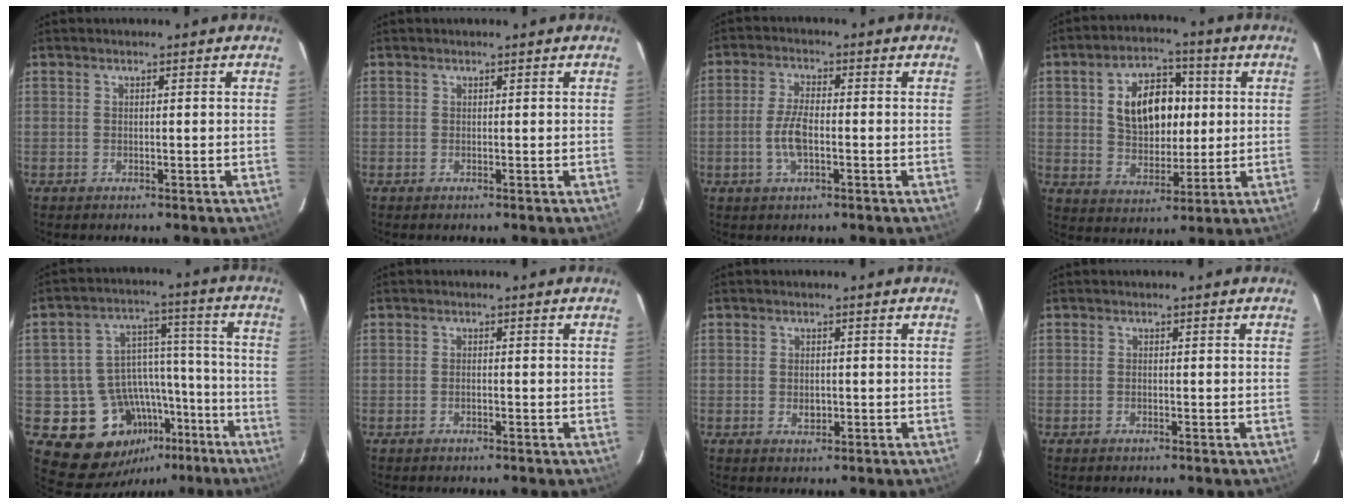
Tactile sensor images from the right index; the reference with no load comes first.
{"total": 0.0}
{"total": 5.5, "force": [-1.5, 2.2, 4.9], "torque": [-0.105, 0.003, -0.029]}
{"total": 12.9, "force": [2.2, 8.6, 9.3], "torque": [-0.165, 0.027, 0.049]}
{"total": 16.9, "force": [-9.8, 12.4, 6.0], "torque": [-0.120, 0.060, -0.116]}
{"total": 0.6, "force": [-0.5, 0.3, 0.3], "torque": [-0.007, 0.003, -0.011]}
{"total": 2.0, "force": [-0.5, 1.6, 1.2], "torque": [-0.019, 0.002, -0.007]}
{"total": 0.6, "force": [-0.4, 0.3, 0.1], "torque": [-0.003, 0.002, -0.011]}